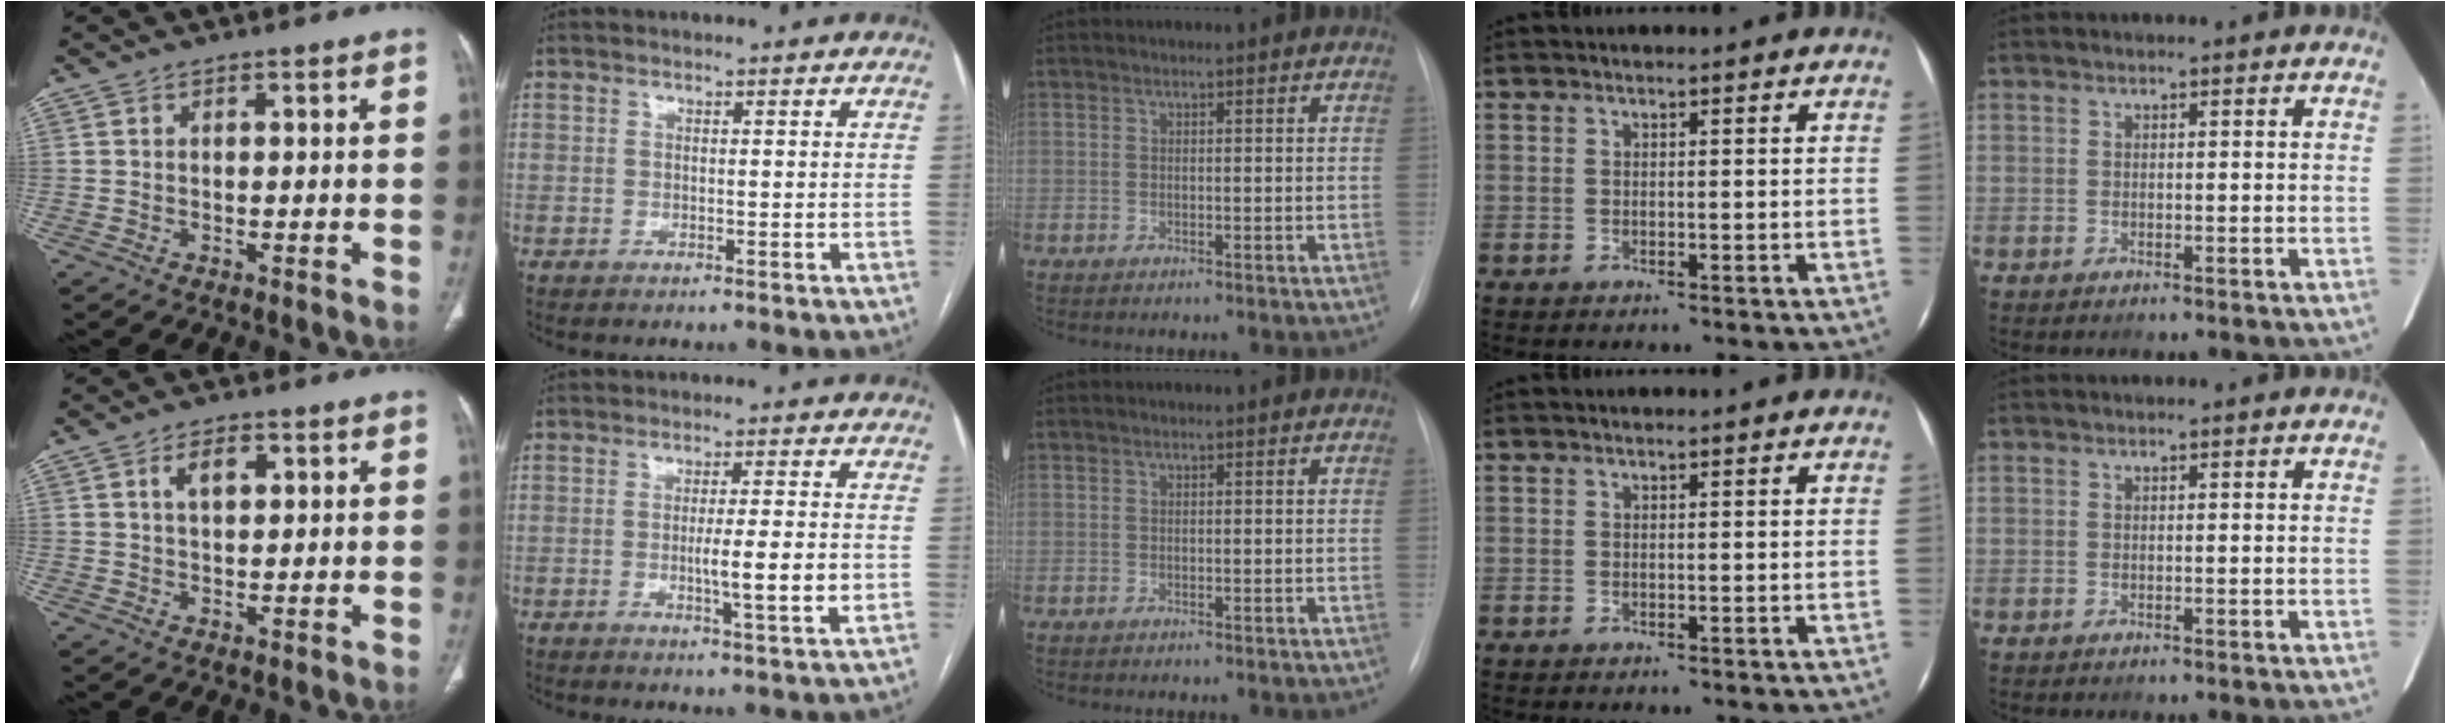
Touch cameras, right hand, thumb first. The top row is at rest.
{"thumb": {"total": 4.3, "force": [1.5, 2.4, 3.3], "torque": [-0.052, 0.001, 0.028]}, "index": {"total": 6.7, "force": [-1.4, -0.1, 6.5], "torque": [-0.103, -0.010, -0.022]}}